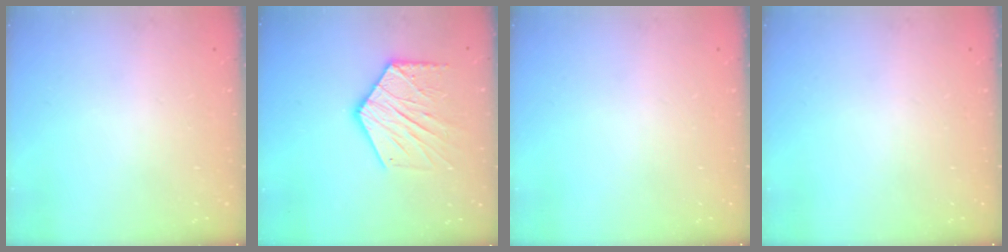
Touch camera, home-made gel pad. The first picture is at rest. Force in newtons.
{"total": 16.7, "press": 16.6, "slide": 1.3}
{"total": 0.0}
{"total": 0.0}